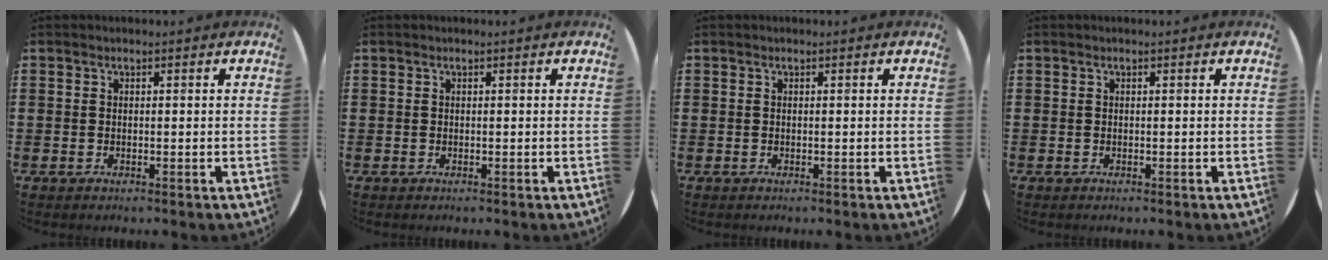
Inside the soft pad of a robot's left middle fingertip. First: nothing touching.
{"total": 0.0}
{"total": 0.0}
{"total": 0.0}